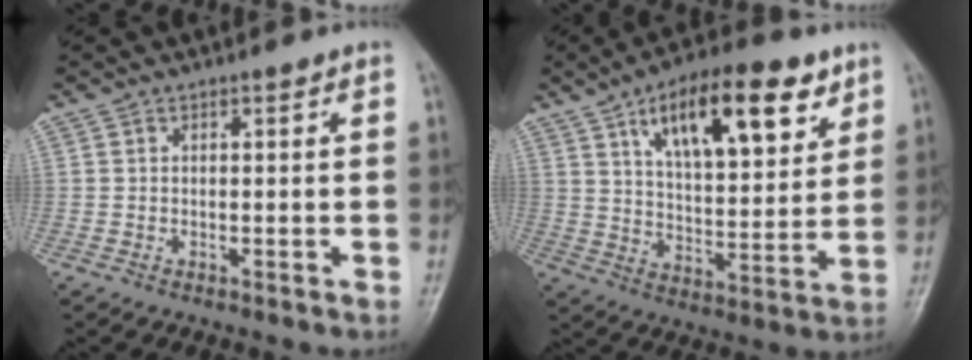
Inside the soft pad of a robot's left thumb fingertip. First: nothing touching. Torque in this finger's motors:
{"motor_torque": [1.71, 1.73, 1.62, -1.14, 0.17]}